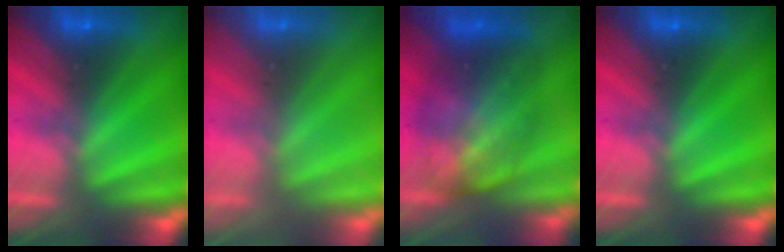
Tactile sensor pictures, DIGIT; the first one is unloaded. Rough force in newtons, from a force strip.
{"total": 2.9}
{"total": 8.4}
{"total": 0.0}